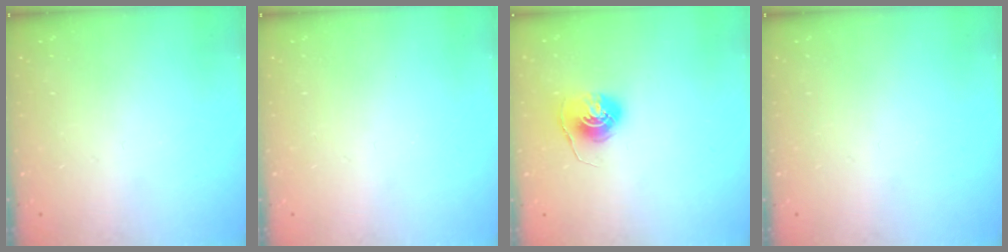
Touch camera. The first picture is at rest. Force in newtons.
{"total": 0.0}
{"total": 6.4, "press": 6.4, "slide": 0.6}
{"total": 0.0}